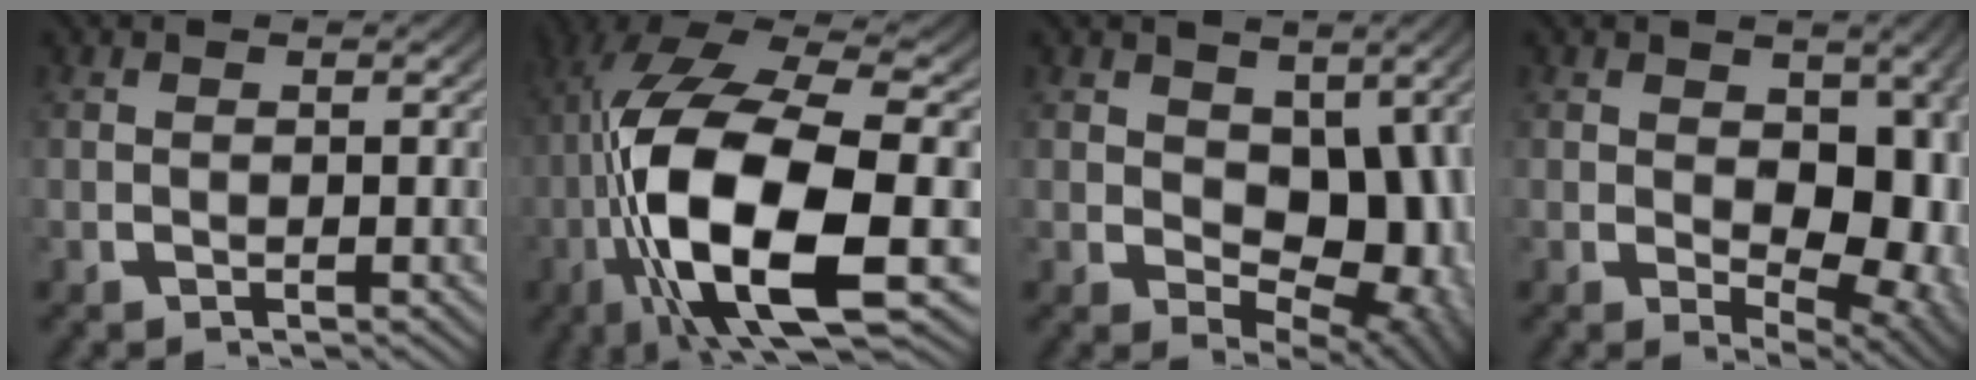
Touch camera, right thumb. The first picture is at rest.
{"total": 18.3, "force": [-3.8, 8.8, 15.5], "torque": [-0.345, -0.057, -0.028]}
{"total": 10.3, "force": [-1.1, 6.8, 7.6], "torque": [-0.138, -0.053, 0.009]}
{"total": 8.6, "force": [-0.7, 5.5, 6.6], "torque": [-0.118, -0.053, 0.015]}